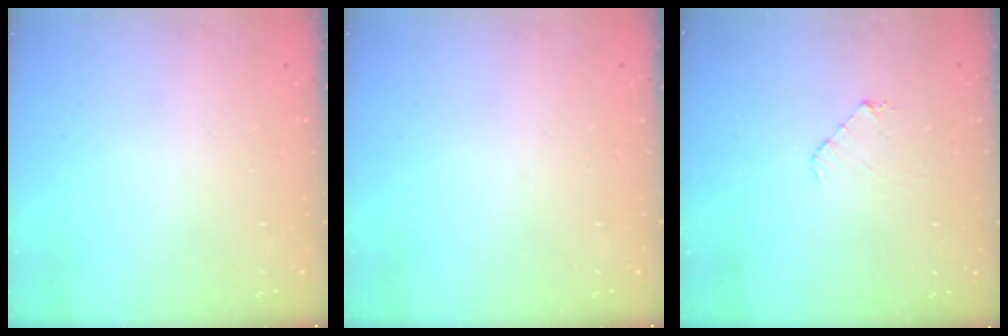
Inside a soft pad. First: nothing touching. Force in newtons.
{"total": 0.0}
{"total": 4.8, "press": 4.8, "slide": 0.3}